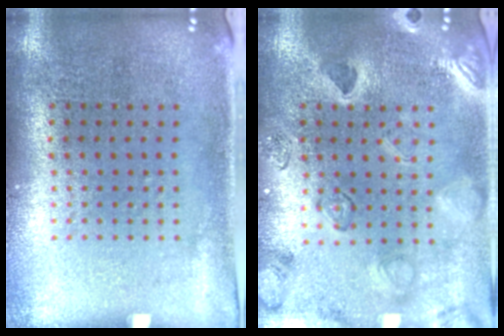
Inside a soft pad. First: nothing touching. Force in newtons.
{"total": 2.5, "press": 2.4, "slide": 0.9}